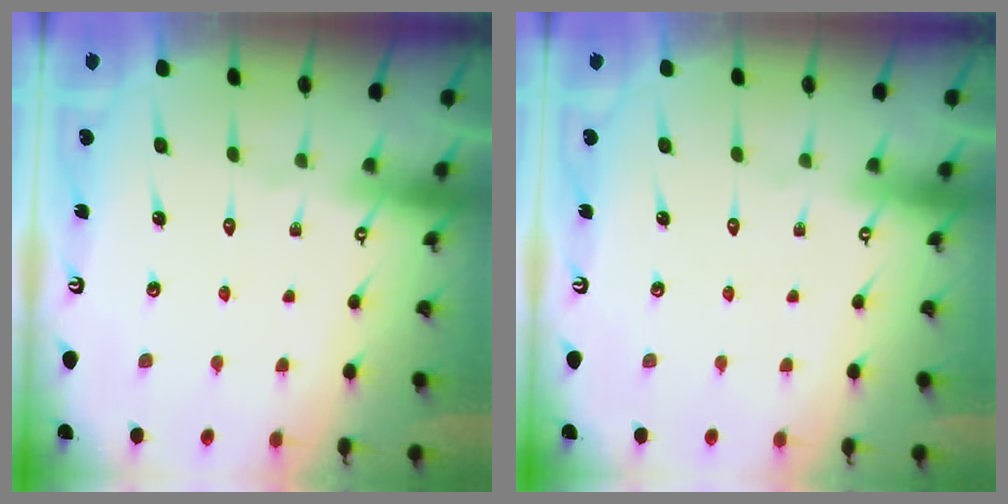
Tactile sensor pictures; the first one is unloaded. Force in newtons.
{"total": 0.0}